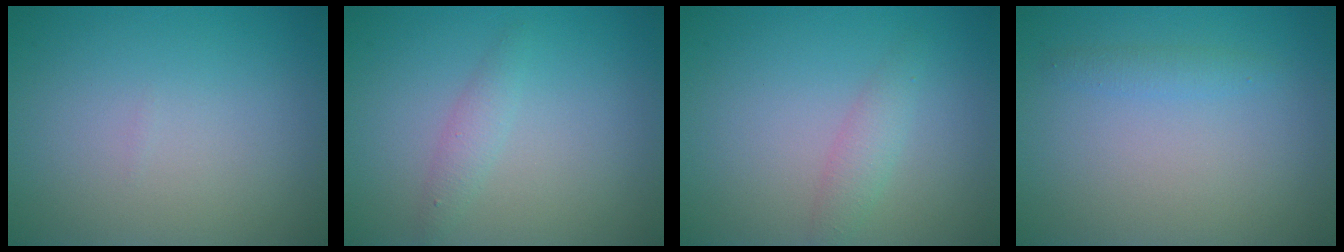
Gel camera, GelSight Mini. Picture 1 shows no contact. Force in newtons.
{"total": 1.4, "press": 1.4, "slide": 0.0}
{"total": 1.7, "press": 1.7, "slide": 0.1}
{"total": 1.1, "press": 1.1, "slide": 0.1}